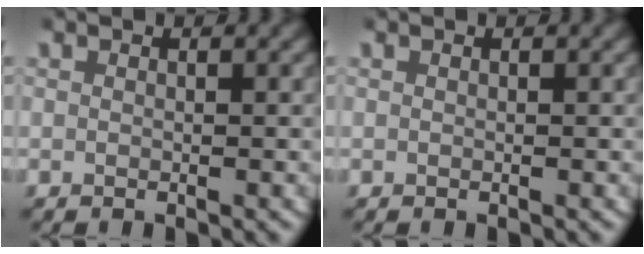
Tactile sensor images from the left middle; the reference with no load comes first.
{"total": 0.0}